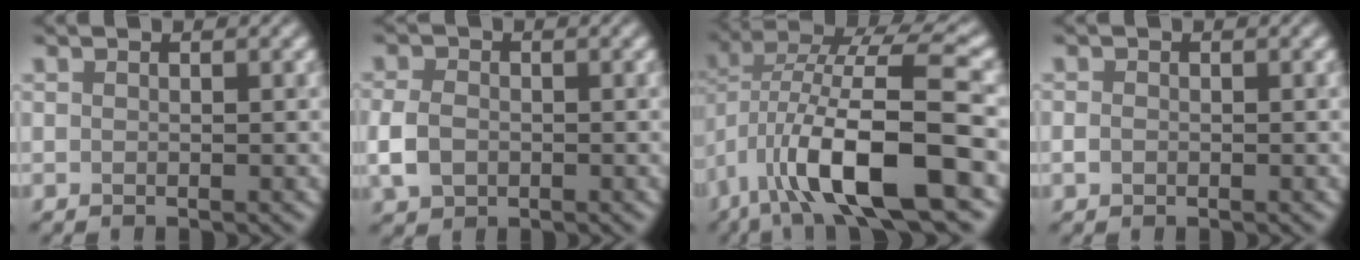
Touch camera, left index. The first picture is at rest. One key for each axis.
{"total": 3.2, "fx": -0.7, "fy": 2.4, "fz": 2.0, "tx": -0.046, "ty": -0.003, "tz": -0.020}
{"total": 11.9, "fx": -3.8, "fy": 3.8, "fz": 10.6, "tx": -0.189, "ty": 0.013, "tz": -0.076}
{"total": 0.9, "fx": -0.3, "fy": 0.7, "fz": 0.5, "tx": -0.009, "ty": -0.002, "tz": -0.008}